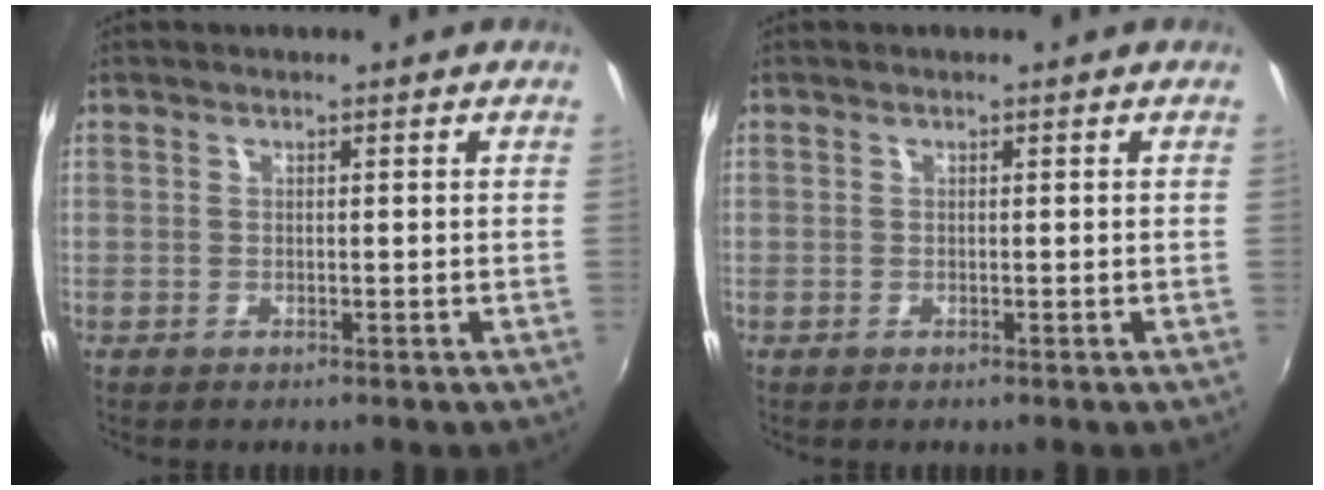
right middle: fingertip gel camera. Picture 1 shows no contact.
{"total": 0.0}